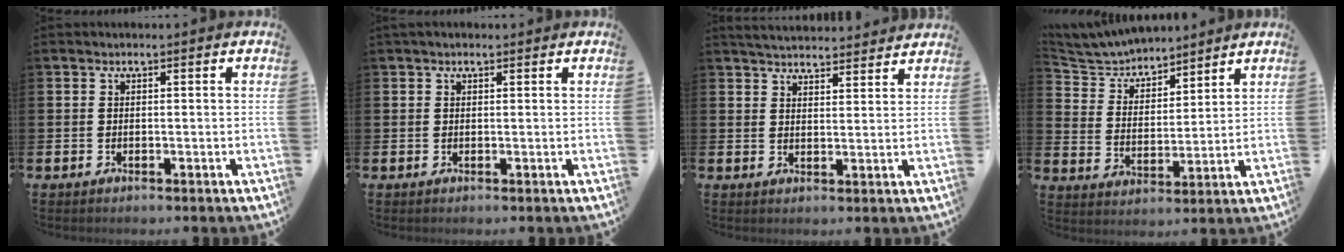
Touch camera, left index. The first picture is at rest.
{"total": 0.8, "force": [0.6, 0.3, 0.3], "torque": [0.003, 0.001, 0.008]}
{"total": 4.4, "force": [4.3, 0.5, 0.3], "torque": [-0.013, -0.024, 0.078]}
{"total": 5.8, "force": [5.6, 1.3, 0.4], "torque": [-0.043, -0.036, 0.098]}